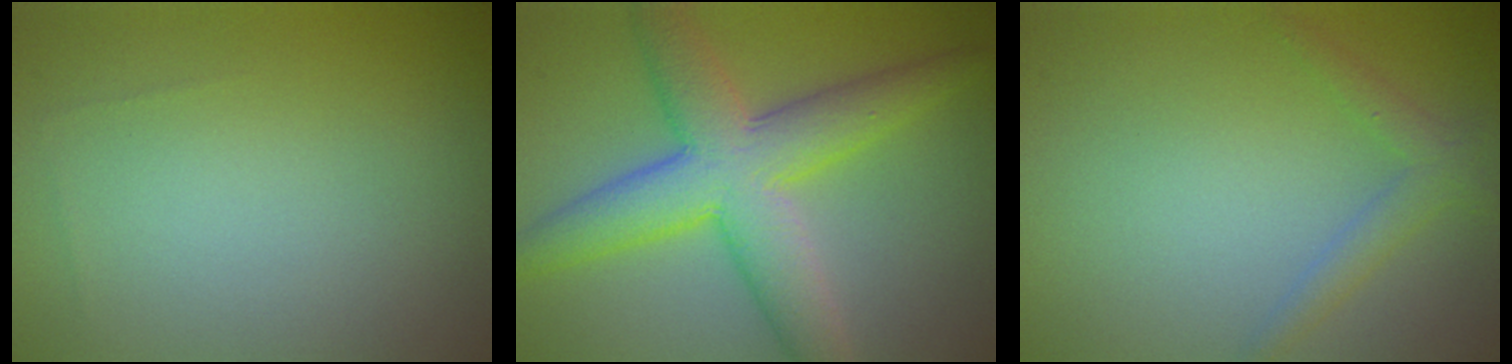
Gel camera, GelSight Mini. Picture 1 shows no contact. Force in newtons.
{"total": 7.7, "press": 7.7, "slide": 0.3}
{"total": 1.8, "press": 1.8, "slide": 0.1}